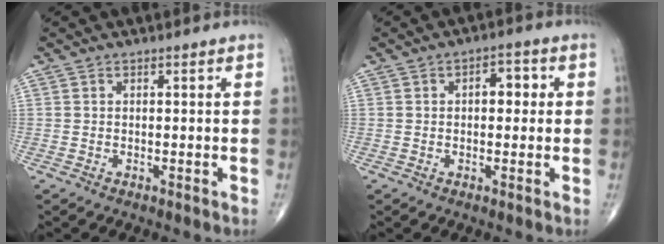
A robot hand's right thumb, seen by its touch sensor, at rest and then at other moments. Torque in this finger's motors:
{"motor_torque": [0.61, 2.28, 0.73, 0.33, 0.08]}